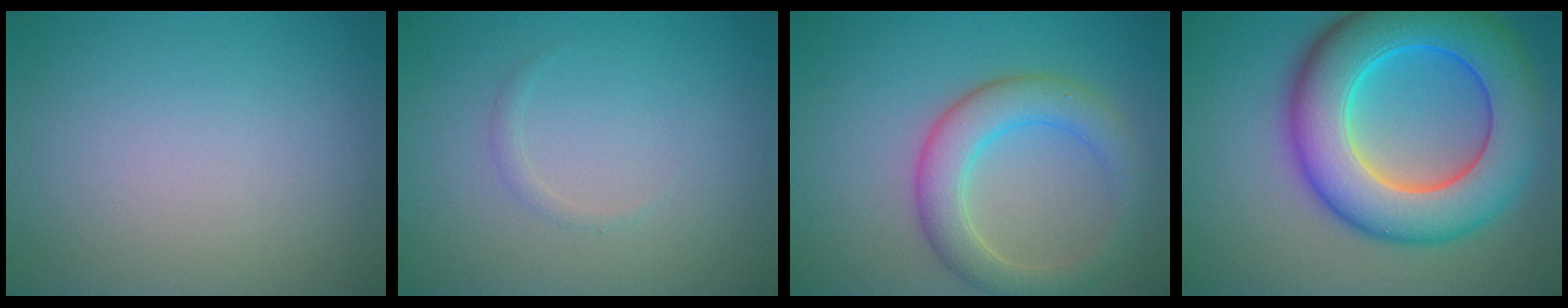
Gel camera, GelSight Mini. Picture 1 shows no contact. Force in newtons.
{"total": 0.6, "press": 0.6, "slide": 0.0}
{"total": 5.0, "press": 5.0, "slide": 0.2}
{"total": 12.1, "press": 12.1, "slide": 0.3}